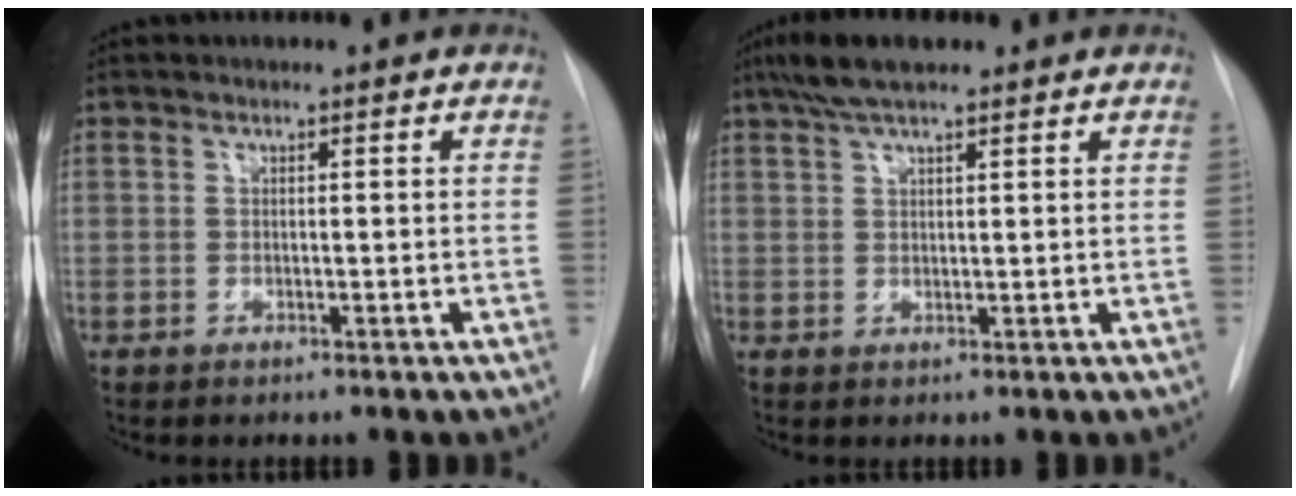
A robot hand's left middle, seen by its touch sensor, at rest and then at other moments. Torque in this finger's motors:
{"motor_torque": [0.60, -0.49, 0.11, 0.07]}